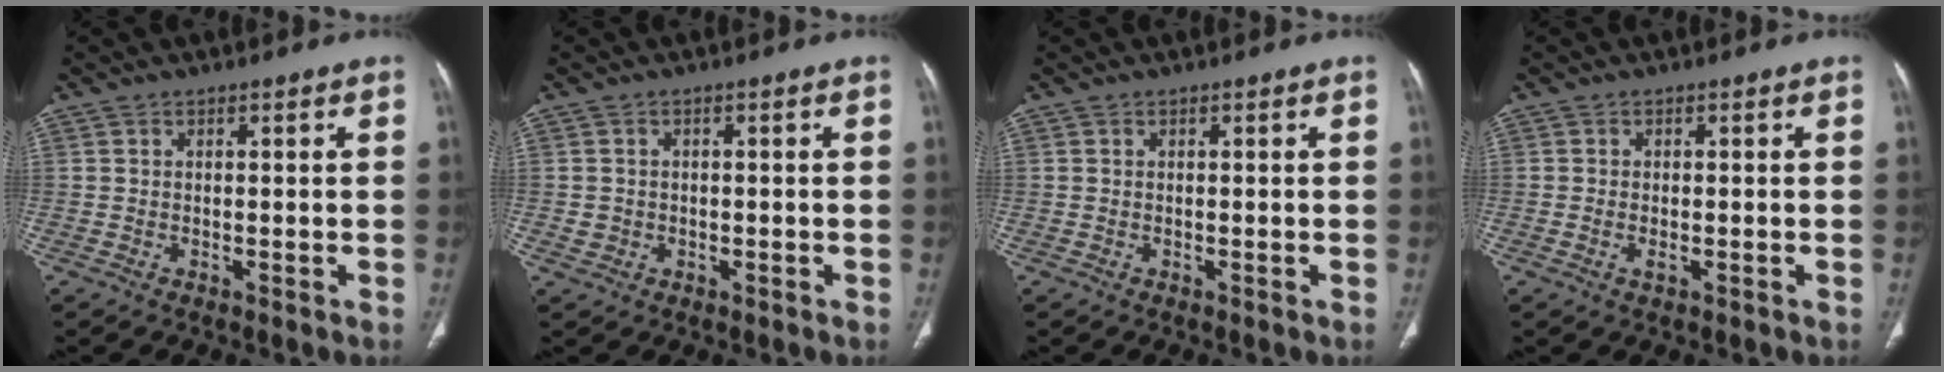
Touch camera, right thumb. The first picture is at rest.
{"total": 1.7, "force": [-0.4, 1.6, 0.4], "torque": [-0.002, 0.007, -0.001]}
{"total": 0.0}
{"total": 1.2, "force": [-0.5, 0.5, 1.0], "torque": [-0.023, 0.004, -0.008]}